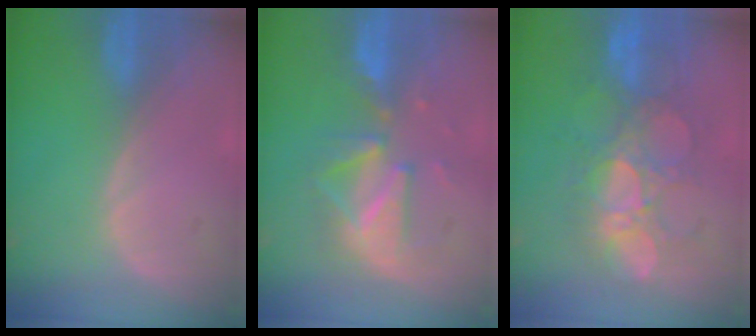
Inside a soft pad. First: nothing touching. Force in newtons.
{"total": 7.9, "press": 7.9, "slide": 0.6}
{"total": 9.5, "press": 9.0, "slide": 3.1}